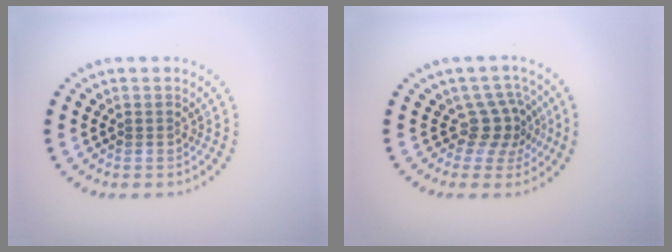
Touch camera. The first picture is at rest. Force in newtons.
{"total": 3.0, "press": 2.2, "slide": 2.0}